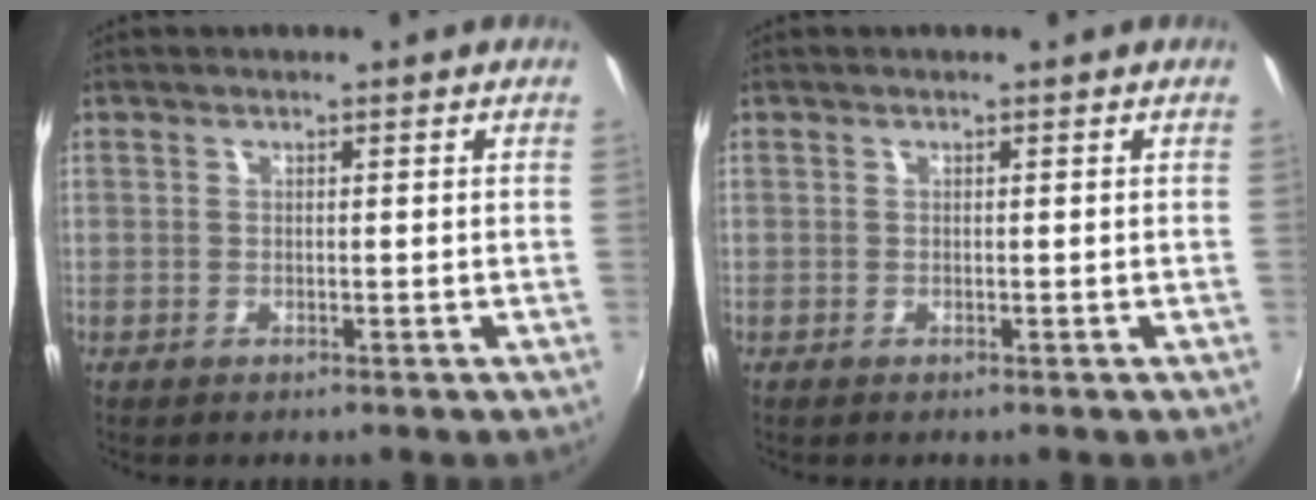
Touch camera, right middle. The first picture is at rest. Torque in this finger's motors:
{"motor_torque": [0.06, -0.20, 0.03, 0.00]}